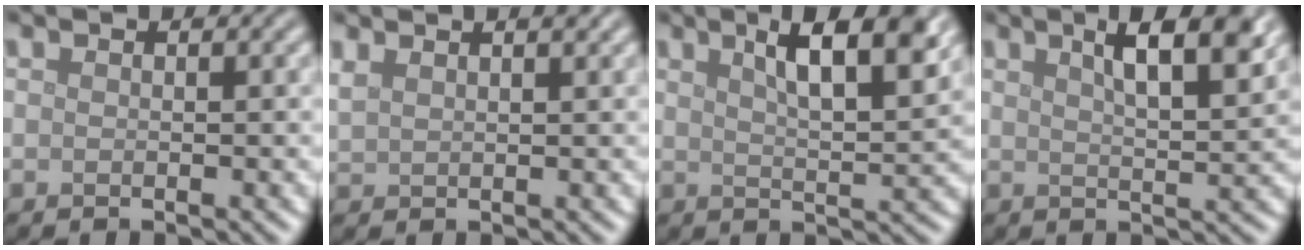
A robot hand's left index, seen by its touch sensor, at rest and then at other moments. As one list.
[{"total": 2.6, "force": [1.9, 0.9, 1.5], "torque": [-0.033, 0.008, 0.034]}, {"total": 7.0, "force": [3.7, 1.8, 5.7], "torque": [-0.077, 0.011, 0.055]}, {"total": 6.2, "force": [3.2, 1.6, 5.0], "torque": [-0.062, 0.012, 0.044]}]